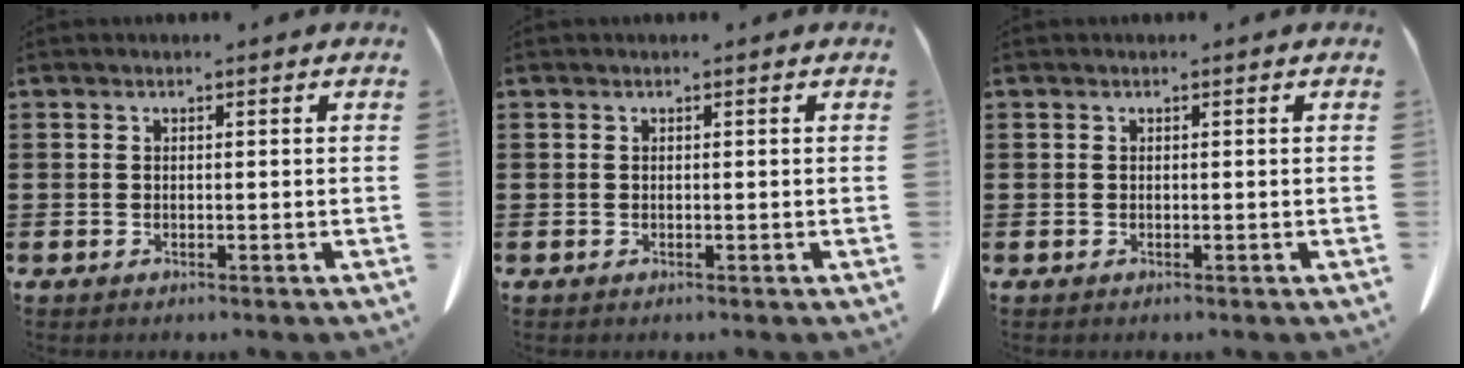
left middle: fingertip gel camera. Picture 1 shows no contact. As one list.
[{"total": 0.0}, {"total": 0.0}]